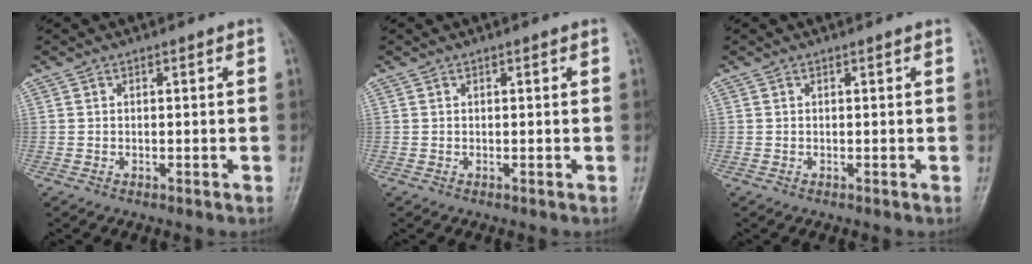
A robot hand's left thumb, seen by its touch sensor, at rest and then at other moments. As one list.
[{"total": 0.0}, {"total": 0.0}]